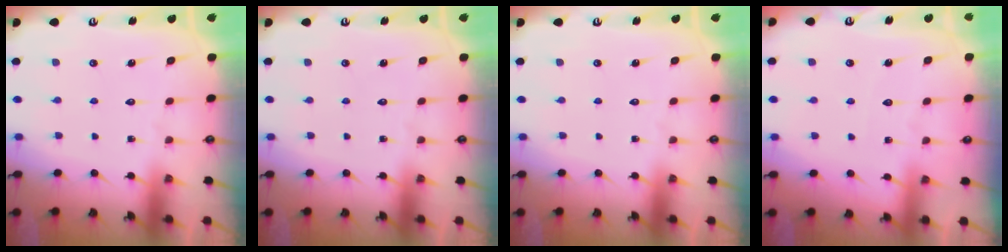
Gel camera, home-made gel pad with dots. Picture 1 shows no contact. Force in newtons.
{"total": 0.0}
{"total": 0.0}
{"total": 3.2, "press": 3.2, "slide": 0.5}